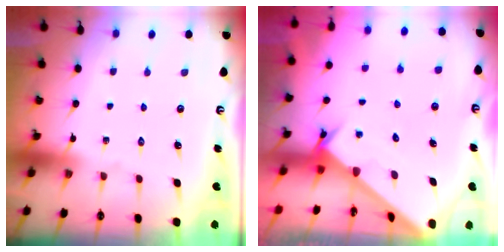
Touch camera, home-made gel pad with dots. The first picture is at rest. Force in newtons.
{"total": 2.5, "press": 2.5, "slide": 0.2}